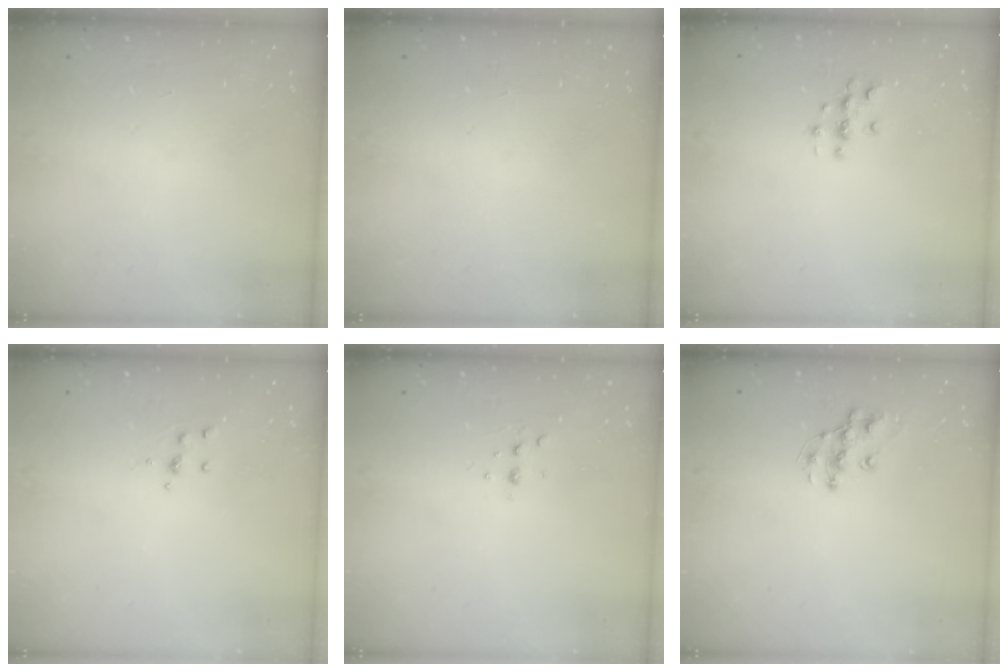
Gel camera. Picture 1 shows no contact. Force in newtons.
{"total": 0.0}
{"total": 3.4, "press": 3.4, "slide": 0.4}
{"total": 4.1, "press": 4.1, "slide": 0.6}
{"total": 3.1, "press": 3.1, "slide": 0.6}
{"total": 9.8, "press": 9.8, "slide": 0.6}